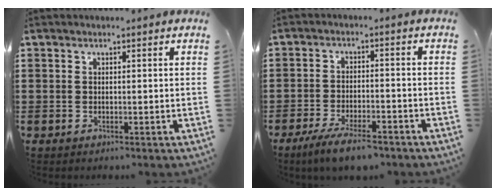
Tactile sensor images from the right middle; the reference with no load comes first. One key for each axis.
{"total": 5.7, "fx": -4.6, "fy": 1.1, "fz": 3.1, "tx": -0.061, "ty": -0.004, "tz": -0.086}